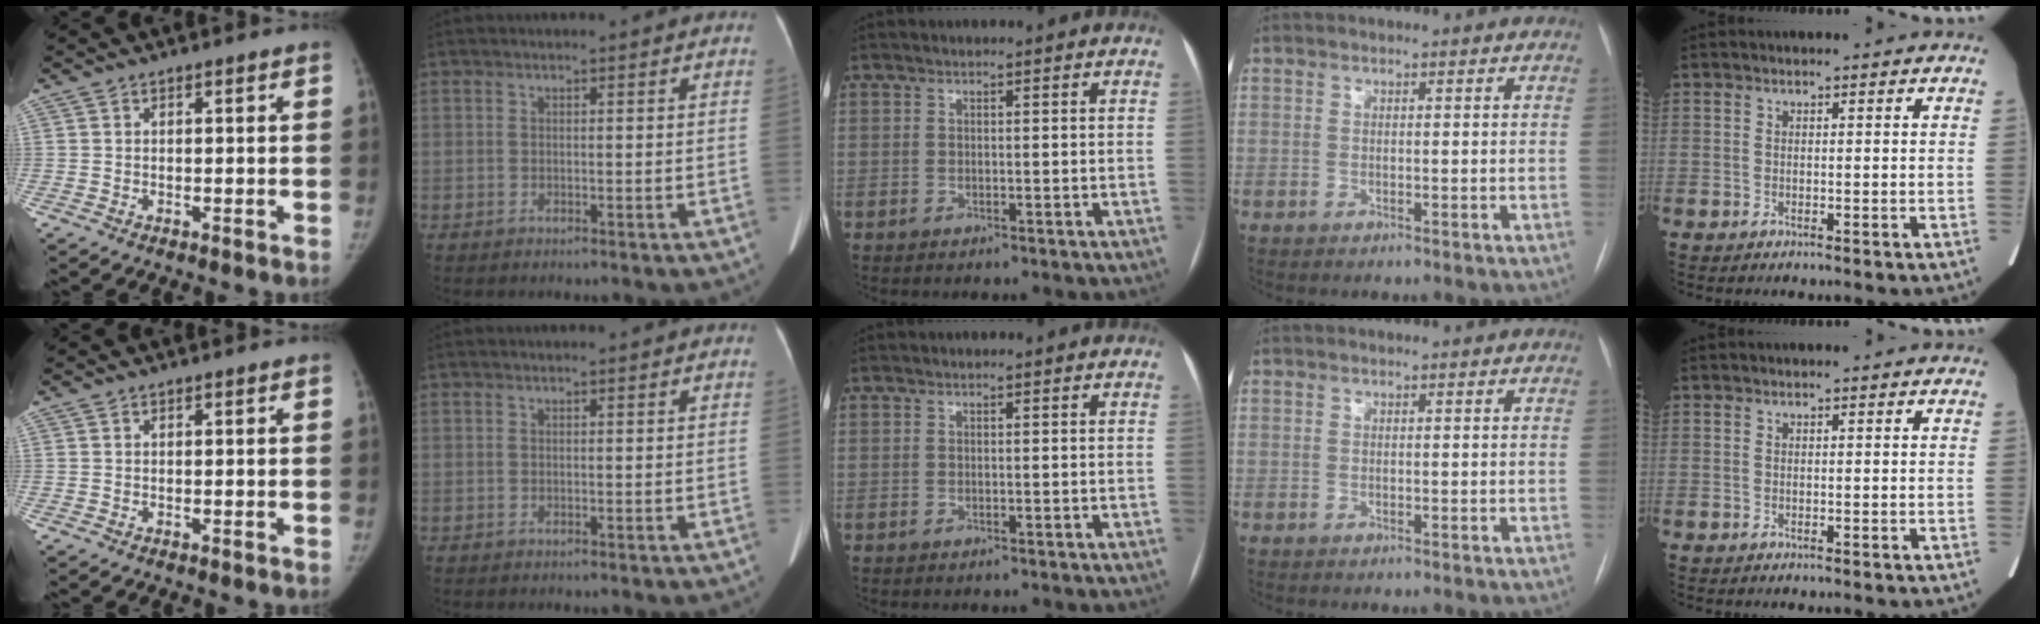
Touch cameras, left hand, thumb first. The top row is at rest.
{}